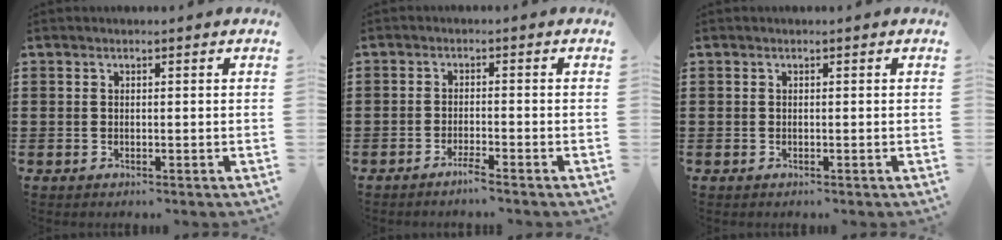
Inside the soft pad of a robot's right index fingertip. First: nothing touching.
{"total": 2.1, "force": [-1.8, -0.2, 1.0], "torque": [-0.018, -0.003, -0.032]}
{"total": 0.0}